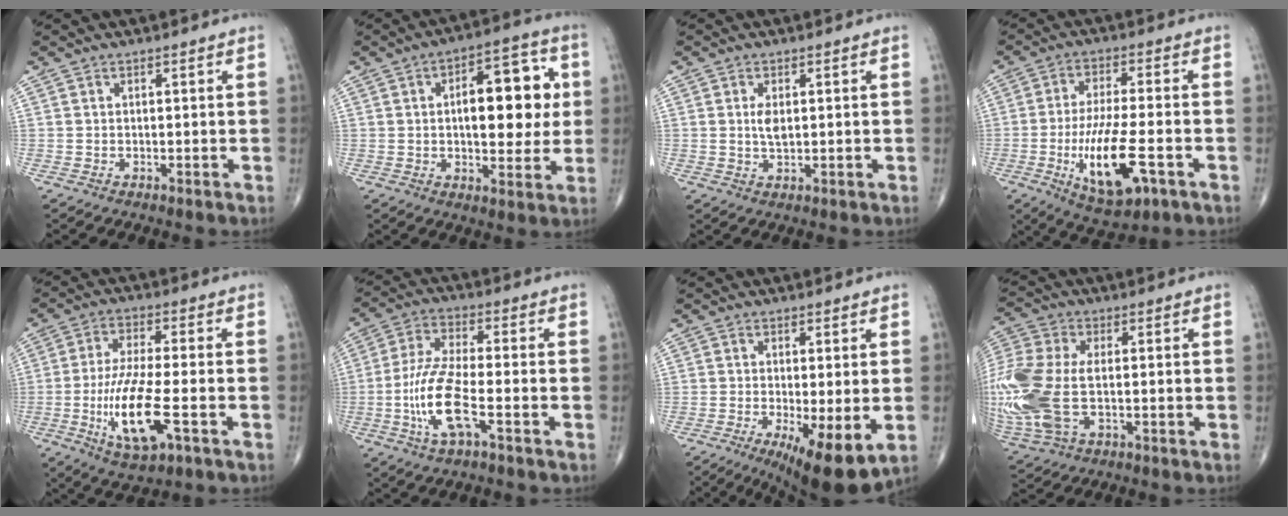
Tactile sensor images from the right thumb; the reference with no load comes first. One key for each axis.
{"total": 15.7, "fx": 2.0, "fy": 7.6, "fz": 13.6, "tx": -0.153, "ty": 0.012, "tz": 0.026}
{"total": 3.0, "fx": 0.5, "fy": 1.4, "fz": 2.6, "tx": -0.047, "ty": -0.006, "tz": 0.011}
{"total": 14.1, "fx": -4.6, "fy": 4.6, "fz": 12.5, "tx": -0.232, "ty": 0.003, "tz": -0.071}
{"total": 13.1, "fx": -3.9, "fy": 3.5, "fz": 12.1, "tx": -0.249, "ty": 0.001, "tz": -0.066}
{"total": 11.4, "fx": -3.6, "fy": 2.9, "fz": 10.4, "tx": -0.233, "ty": 0.017, "tz": -0.070}
{"total": 11.1, "fx": -3.1, "fy": 3.2, "fz": 10.1, "tx": -0.160, "ty": -0.025, "tz": -0.043}
{"total": 20.9, "fx": -2.1, "fy": 11.9, "fz": 17.1, "tx": -0.466, "ty": -0.007, "tz": -0.028}